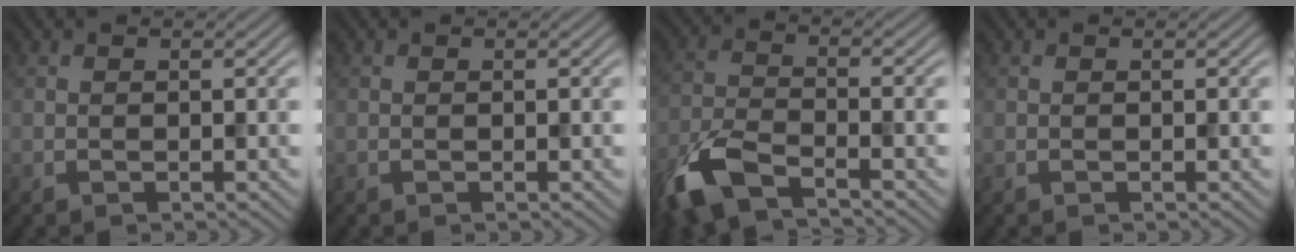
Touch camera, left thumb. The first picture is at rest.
{"total": 0.0}
{"total": 7.9, "force": [-5.5, 2.5, 5.1], "torque": [-0.116, -0.011, -0.123]}
{"total": 0.0}